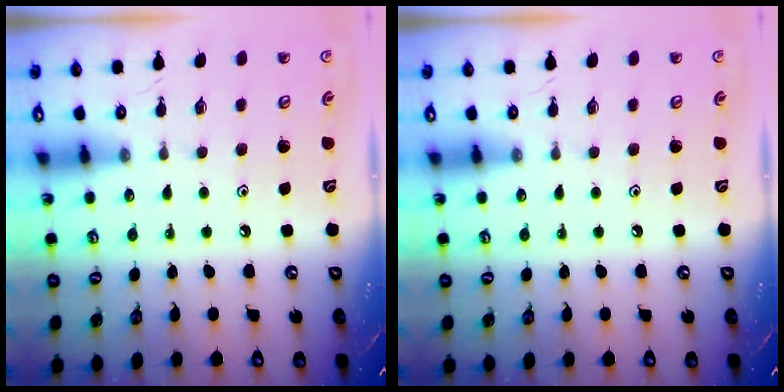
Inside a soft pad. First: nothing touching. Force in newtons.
{"total": 0.0}